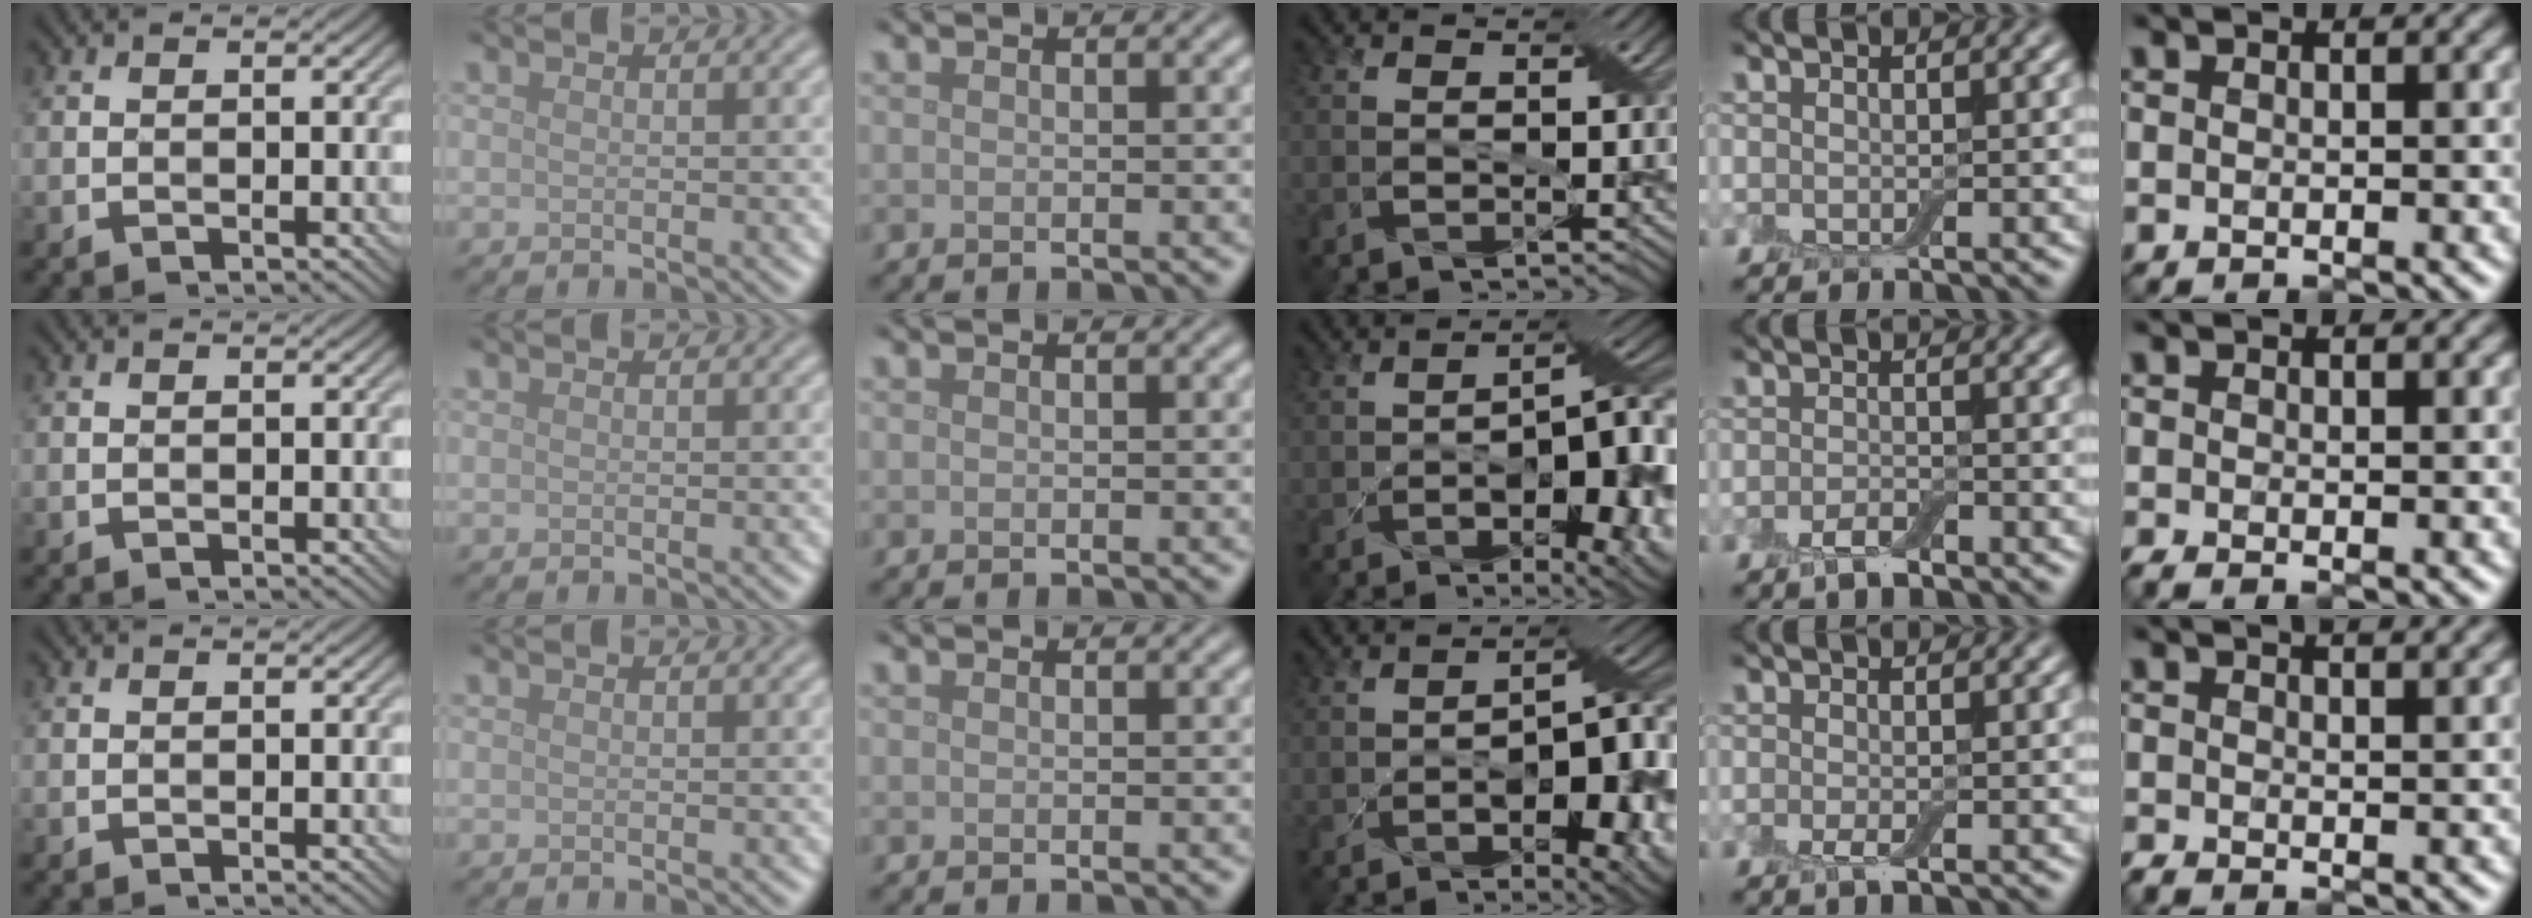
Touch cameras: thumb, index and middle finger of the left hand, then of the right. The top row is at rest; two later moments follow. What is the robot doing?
{"motion": "pour", "object": "bowl"}